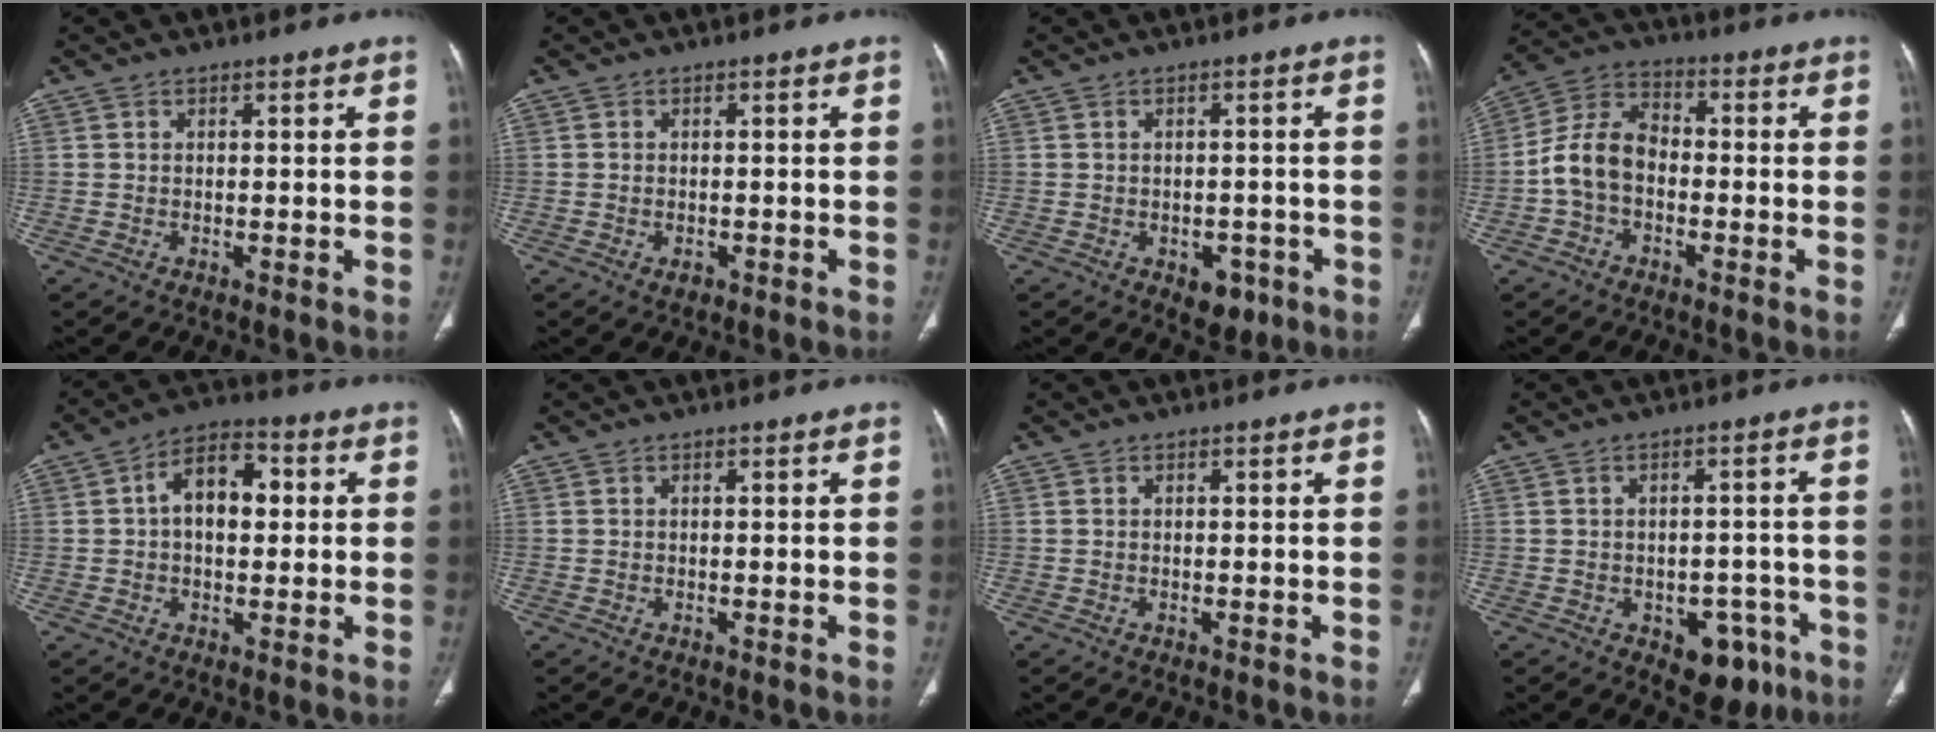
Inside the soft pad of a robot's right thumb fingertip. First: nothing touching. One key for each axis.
{"total": 1.3, "fx": -0.6, "fy": 0.9, "fz": 0.6, "tx": -0.005, "ty": 0.004, "tz": -0.008}
{"total": 4.6, "fx": -2.1, "fy": 3.2, "fz": 2.5, "tx": -0.009, "ty": 0.009, "tz": -0.021}
{"total": 9.2, "fx": -2.0, "fy": 6.3, "fz": 6.4, "tx": -0.117, "ty": 0.035, "tz": -0.051}
{"total": 9.6, "fx": 1.2, "fy": 5.9, "fz": 7.4, "tx": -0.103, "ty": 0.025, "tz": 0.013}
{"total": 0.0}
{"total": 0.0}
{"total": 8.5, "fx": -4.3, "fy": 5.5, "fz": 4.8, "tx": -0.024, "ty": 0.026, "tz": -0.048}